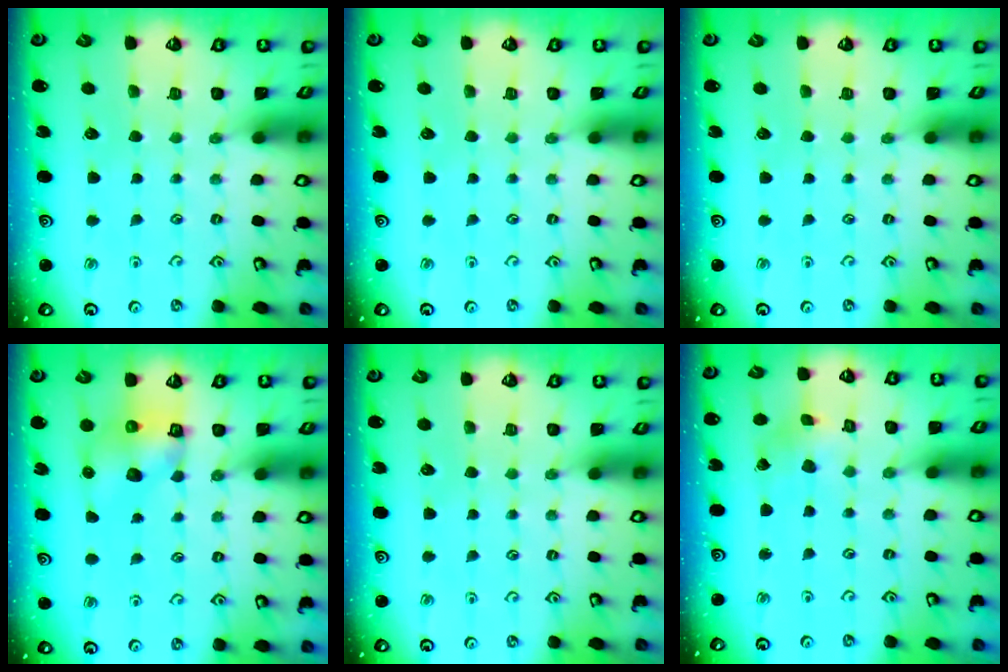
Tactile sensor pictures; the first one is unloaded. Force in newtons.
{"total": 0.0}
{"total": 0.0}
{"total": 6.0, "press": 6.0, "slide": 0.7}
{"total": 0.0}
{"total": 1.7, "press": 1.6, "slide": 0.4}